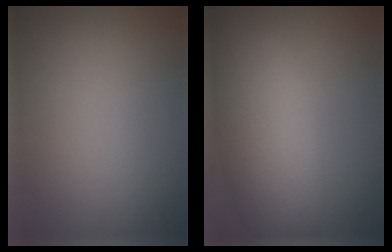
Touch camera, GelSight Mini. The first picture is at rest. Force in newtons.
{"total": 8.5, "press": 8.5, "slide": 0.4}